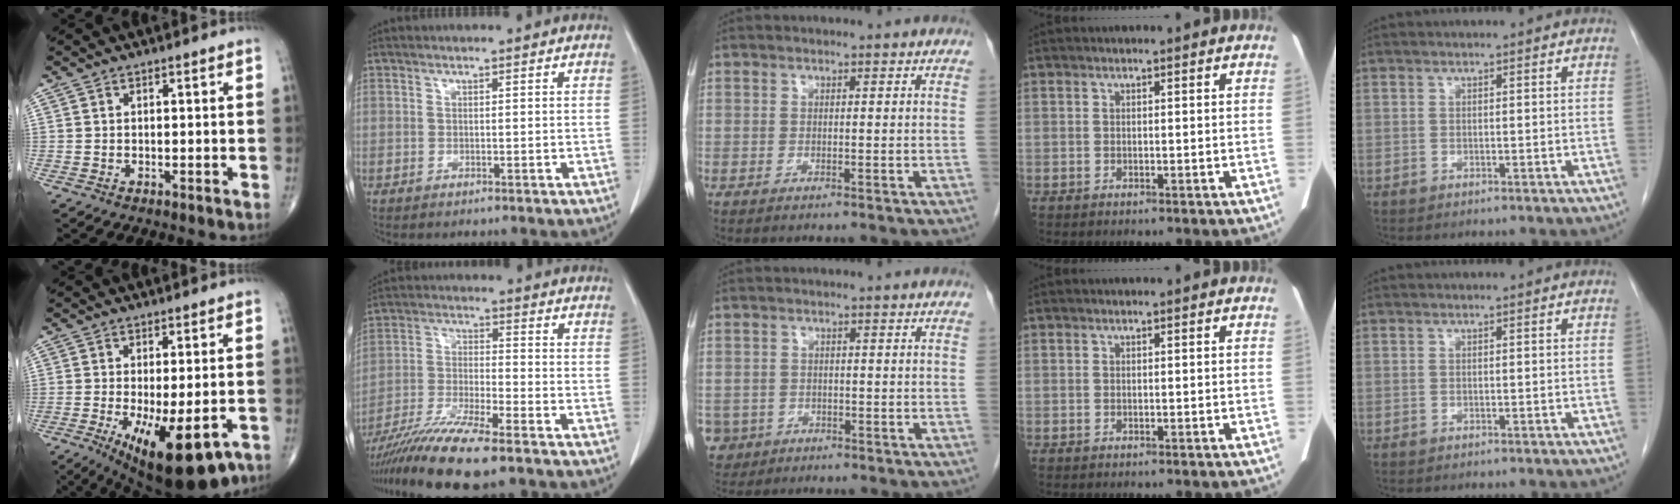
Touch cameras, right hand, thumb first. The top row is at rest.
{"thumb": {"total": 16.3, "force": [-7.1, 6.0, 13.4], "torque": [-0.178, -0.014, -0.091]}, "index": {"total": 12.9, "force": [-10.1, 0.2, 8.0], "torque": [-0.148, -0.029, -0.176]}, "middle": {"total": 4.7, "force": [-2.3, 4.0, 0.3], "torque": [-0.013, 0.006, -0.036]}}